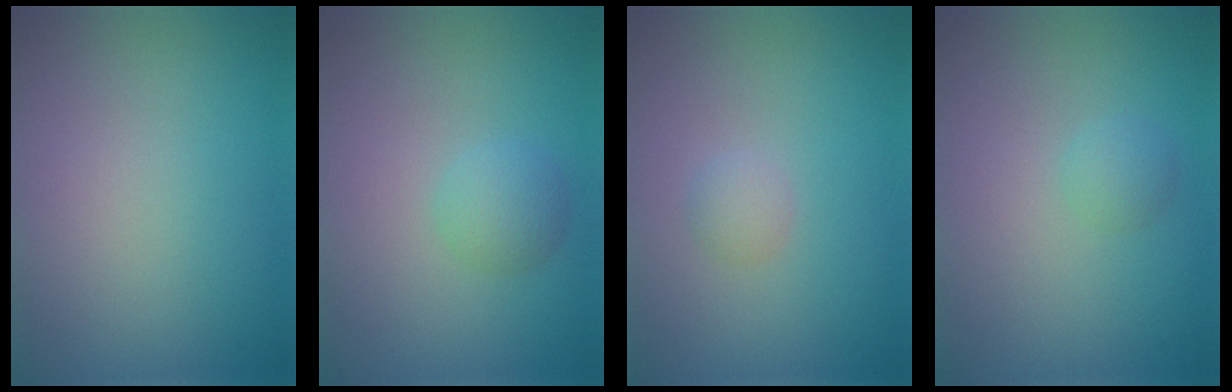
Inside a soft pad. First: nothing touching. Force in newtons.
{"total": 1.9, "press": 1.9, "slide": 0.1}
{"total": 1.1, "press": 1.1, "slide": 0.1}
{"total": 1.1, "press": 1.1, "slide": 0.0}